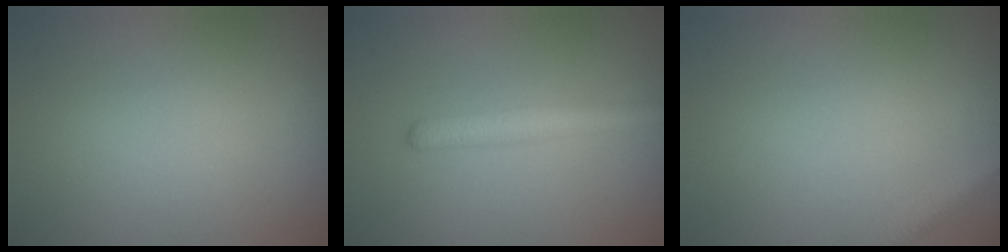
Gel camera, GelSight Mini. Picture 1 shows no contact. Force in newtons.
{"total": 2.8, "press": 2.8, "slide": 0.1}
{"total": 2.1, "press": 2.1, "slide": 0.1}